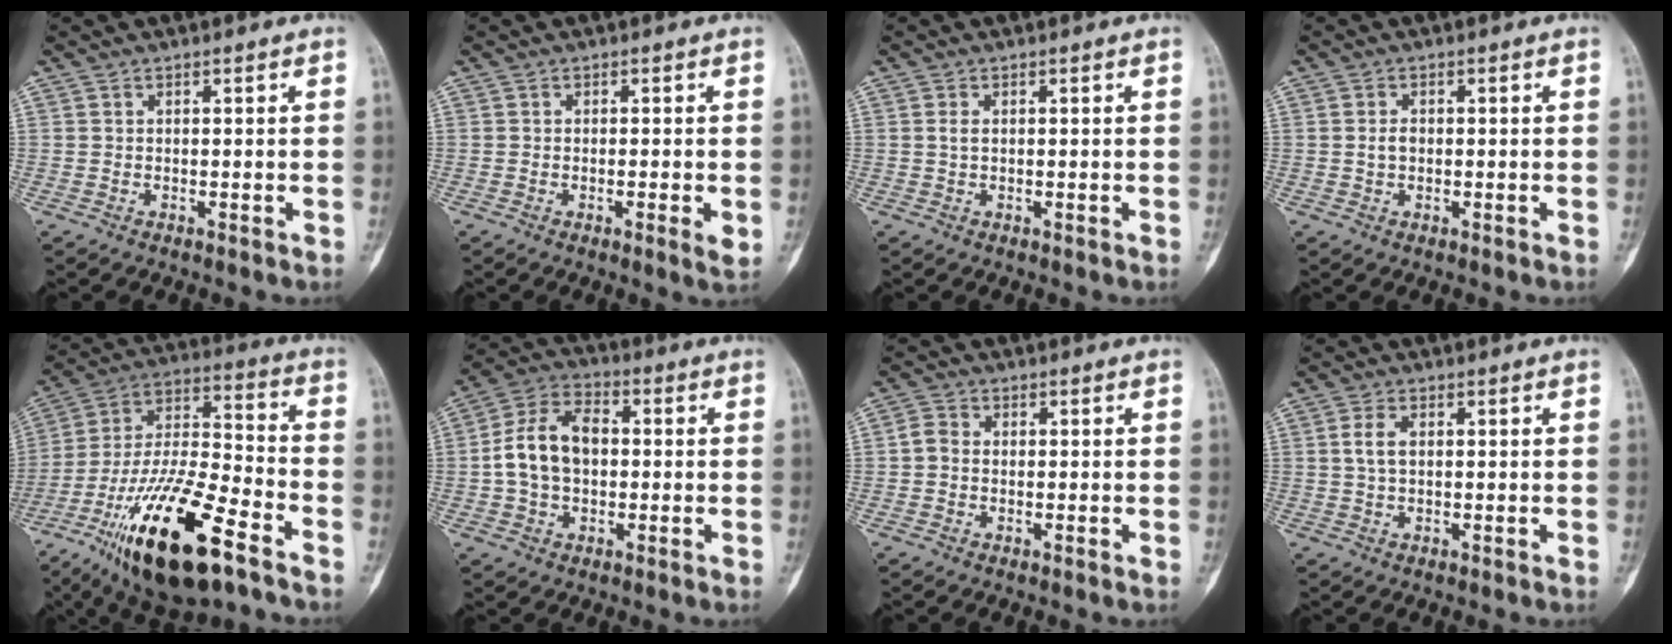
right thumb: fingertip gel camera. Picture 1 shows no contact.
{"total": 2.8, "force": [-0.4, 0.4, 2.7], "torque": [-0.046, -0.008, -0.009]}
{"total": 1.1, "force": [0.2, 0.6, 0.9], "torque": [-0.015, 0.003, 0.005]}
{"total": 1.8, "force": [-0.1, 1.2, 1.3], "torque": [-0.023, 0.004, -0.003]}
{"total": 24.7, "force": [-13.7, 7.6, 19.0], "torque": [-0.373, 0.056, -0.242]}
{"total": 11.8, "force": [0.0, 8.0, 8.6], "torque": [-0.148, 0.030, -0.007]}
{"total": 2.7, "force": [-0.1, 2.3, 1.5], "torque": [-0.023, 0.008, -0.011]}
{"total": 3.2, "force": [0.5, 1.8, 2.6], "torque": [-0.051, 0.004, 0.010]}